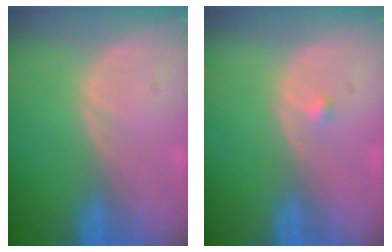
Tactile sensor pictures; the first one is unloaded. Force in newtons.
{"total": 0.7, "press": 0.7, "slide": 0.1}